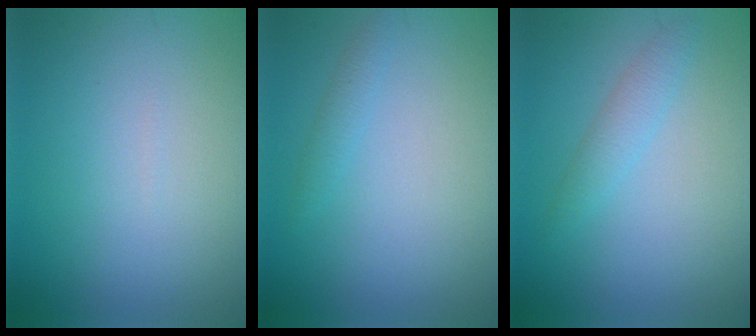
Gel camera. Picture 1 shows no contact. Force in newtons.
{"total": 1.0, "press": 1.0, "slide": 0.1}
{"total": 1.7, "press": 1.7, "slide": 0.1}